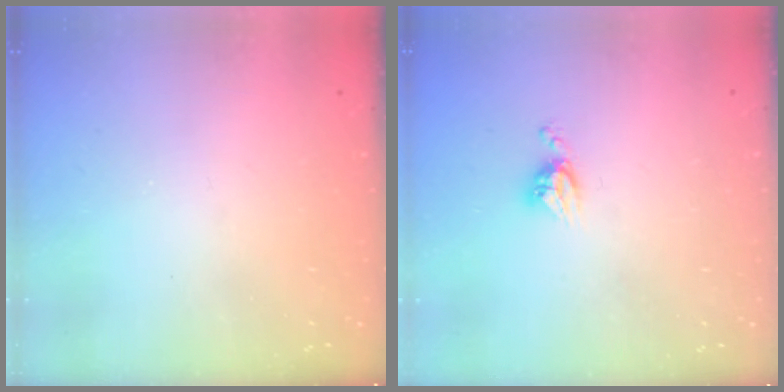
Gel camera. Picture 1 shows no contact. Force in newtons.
{"total": 4.7, "press": 4.7, "slide": 0.5}